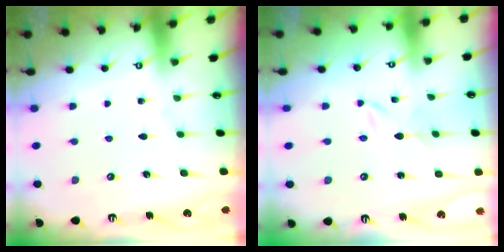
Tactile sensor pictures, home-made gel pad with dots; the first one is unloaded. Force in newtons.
{"total": 3.0, "press": 3.0, "slide": 0.1}